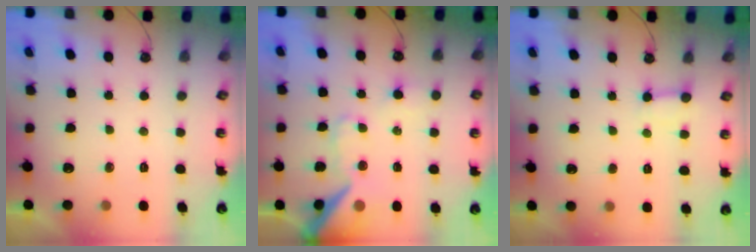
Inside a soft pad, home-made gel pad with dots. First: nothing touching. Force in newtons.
{"total": 13.9, "press": 13.8, "slide": 1.7}
{"total": 3.0, "press": 3.0, "slide": 0.4}